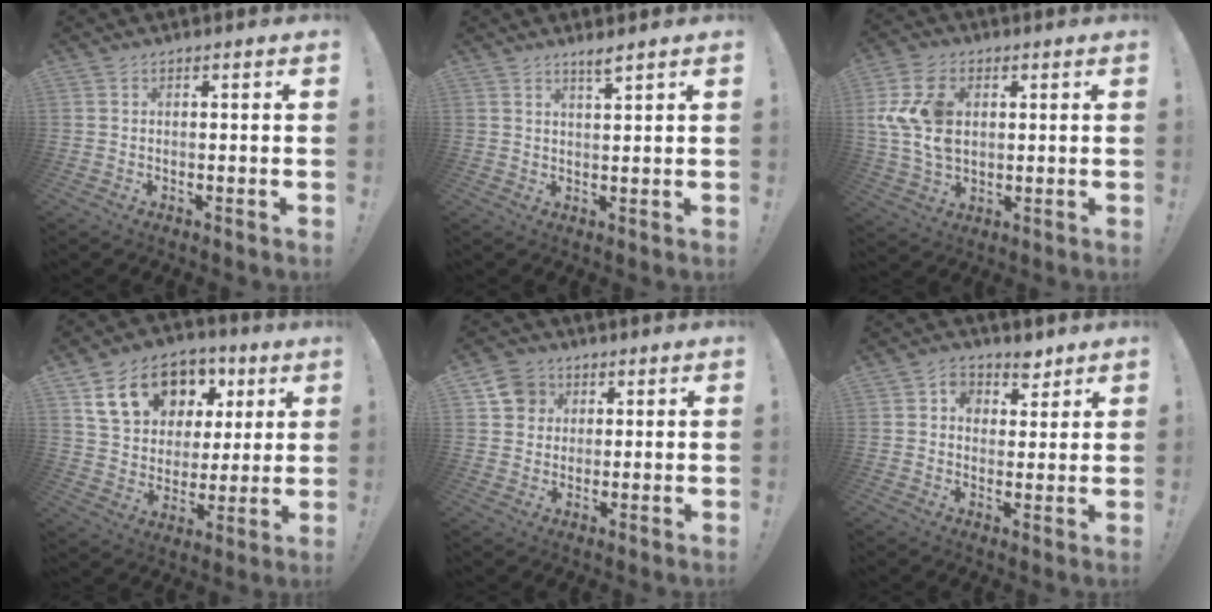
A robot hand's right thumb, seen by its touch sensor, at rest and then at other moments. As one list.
[{"total": 2.7, "force": [2.1, -0.2, 1.7], "torque": [-0.024, -0.013, 0.034]}, {"total": 14.3, "force": [2.8, 10.1, 9.8], "torque": [-0.196, -0.005, 0.053]}, {"total": 18.2, "force": [8.7, 13.2, 8.9], "torque": [-0.139, -0.028, 0.174]}, {"total": 7.9, "force": [3.1, 7.0, 1.8], "torque": [-0.019, -0.014, 0.064]}, {"total": 7.0, "force": [3.5, 5.7, 2.2], "torque": [-0.015, -0.023, 0.065]}]